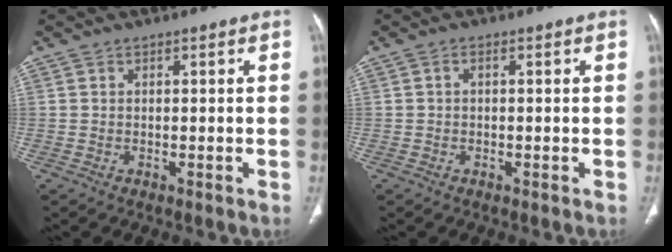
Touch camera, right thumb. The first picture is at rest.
{"total": 0.7, "force": [-0.1, 0.3, 0.6], "torque": [-0.010, 0.001, -0.005]}